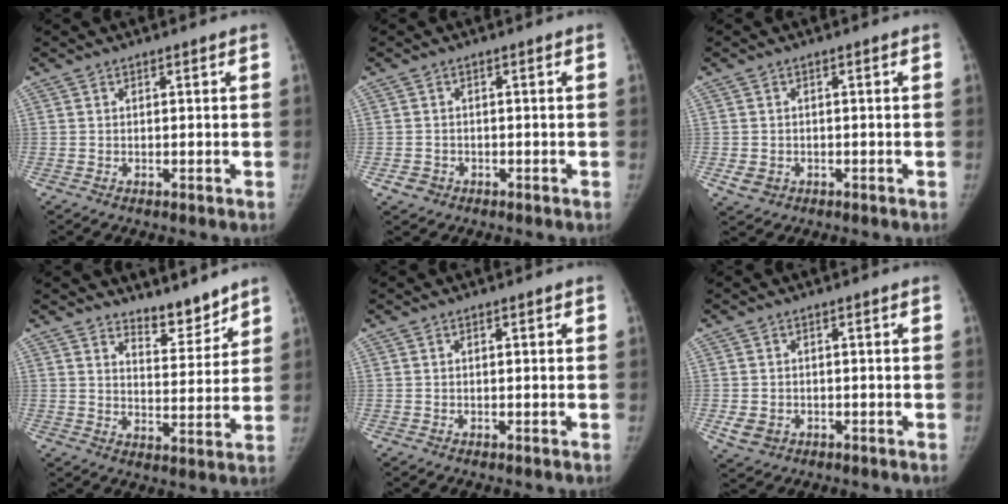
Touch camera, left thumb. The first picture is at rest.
{"total": 1.9, "force": [-0.8, 1.7, 0.4], "torque": [0.001, 0.006, -0.011]}
{"total": 2.6, "force": [-0.6, 2.3, 1.1], "torque": [-0.015, -0.001, 0.000]}
{"total": 6.9, "force": [6.2, 2.1, 2.1], "torque": [-0.007, -0.059, 0.106]}
{"total": 0.5, "force": [0.1, 0.3, 0.4], "torque": [-0.005, 0.001, 0.002]}
{"total": 3.2, "force": [-0.7, 2.8, 1.5], "torque": [-0.023, -0.003, -0.001]}